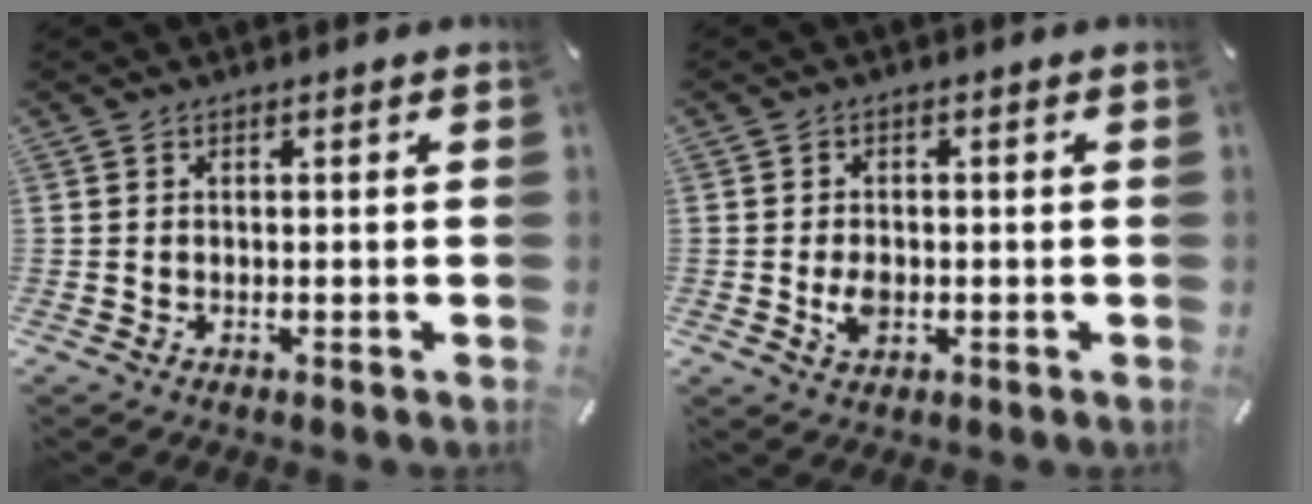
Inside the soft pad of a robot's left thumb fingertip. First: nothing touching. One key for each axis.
{"total": 3.7, "fx": -0.6, "fy": 2.7, "fz": 2.5, "tx": -0.050, "ty": -0.005, "tz": -0.015}